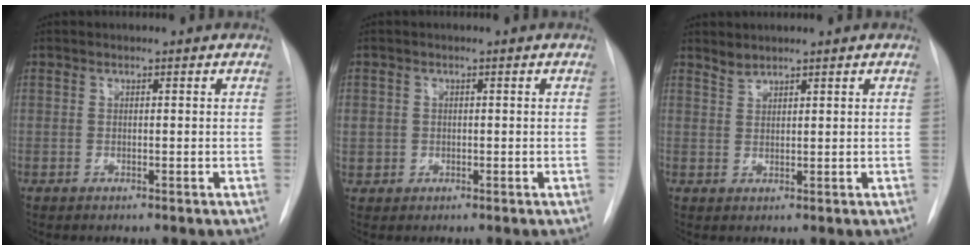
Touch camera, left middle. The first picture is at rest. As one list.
[{"total": 2.4, "force": [0.0, 2.3, 0.6], "torque": [-0.013, 0.004, 0.008]}, {"total": 1.5, "force": [1.5, 0.1, 0.1], "torque": [-0.001, 0.000, 0.032]}]